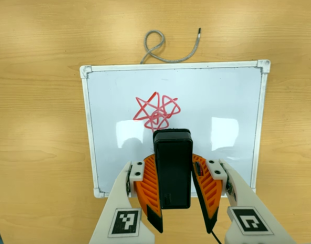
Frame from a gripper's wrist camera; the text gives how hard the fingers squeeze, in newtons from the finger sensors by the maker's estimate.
{"total": 8.6, "left": 7.1, "right": 10.2}